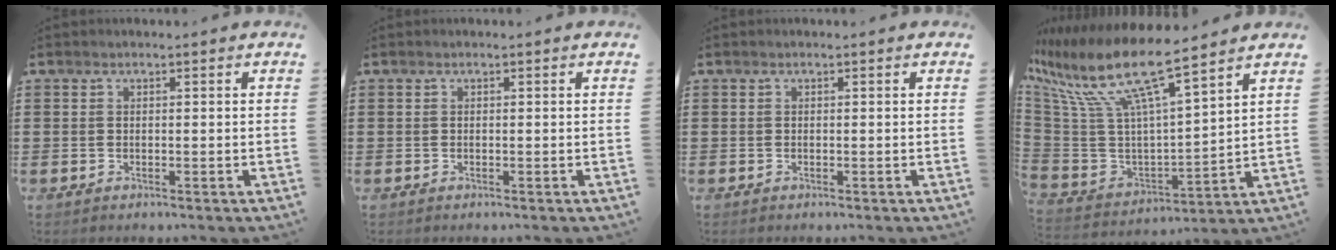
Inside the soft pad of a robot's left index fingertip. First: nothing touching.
{"total": 0.0}
{"total": 0.0}
{"total": 12.7, "force": [8.1, 2.6, 9.4], "torque": [-0.223, -0.057, 0.131]}